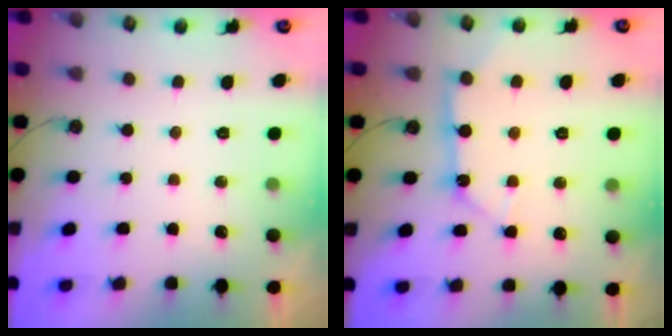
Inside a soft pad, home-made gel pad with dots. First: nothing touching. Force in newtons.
{"total": 10.9, "press": 10.8, "slide": 1.4}